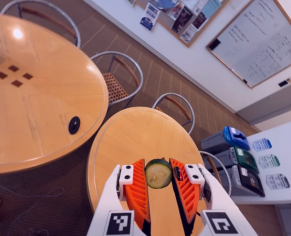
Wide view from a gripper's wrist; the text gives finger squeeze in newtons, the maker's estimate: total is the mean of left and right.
{"total": 8.5, "left": 8.8, "right": 8.3}